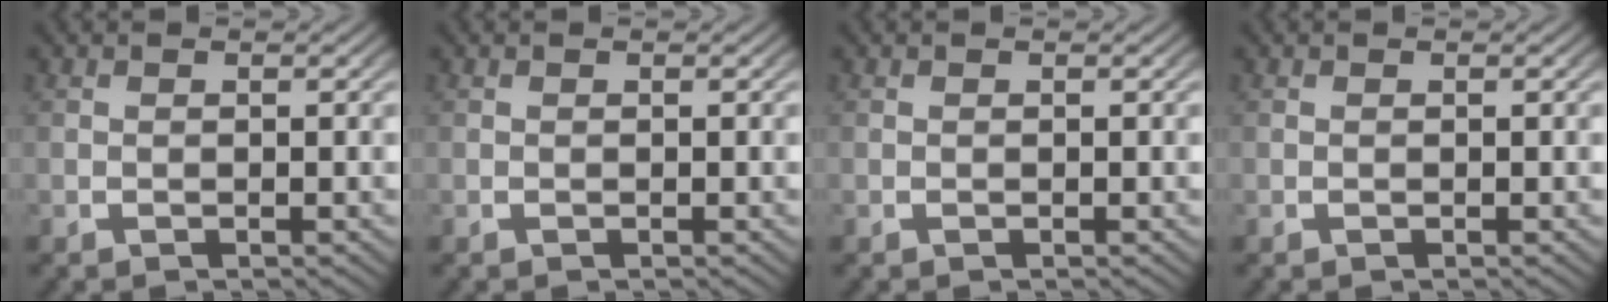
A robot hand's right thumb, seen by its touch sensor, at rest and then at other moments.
{"total": 0.0}
{"total": 0.0}
{"total": 0.0}